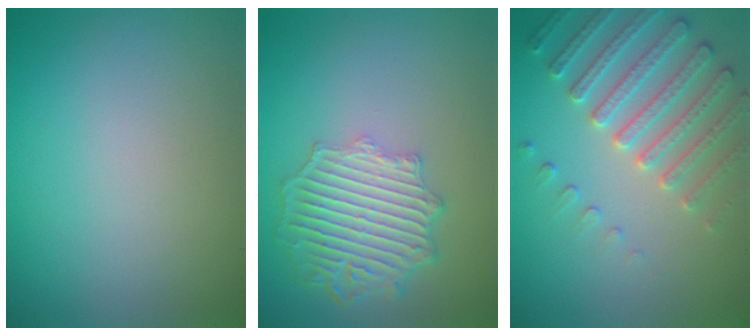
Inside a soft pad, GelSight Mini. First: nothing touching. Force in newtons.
{"total": 6.5, "press": 5.0, "slide": 4.1}
{"total": 4.5, "press": 4.4, "slide": 1.2}